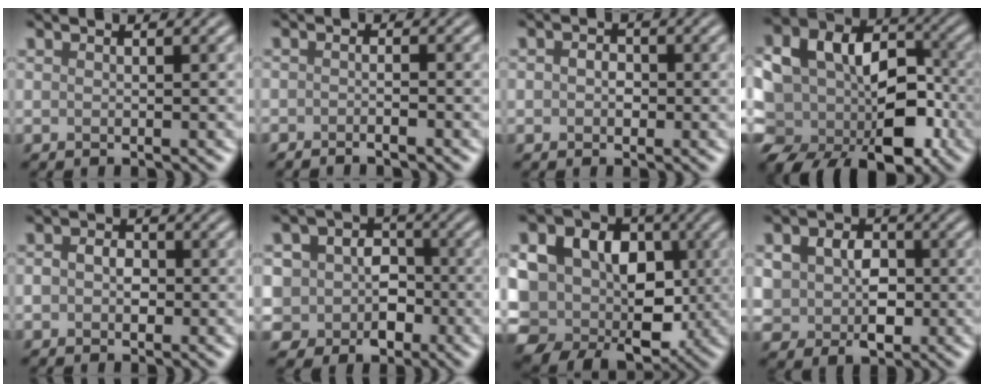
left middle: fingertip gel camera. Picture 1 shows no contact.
{"total": 1.3, "force": [-1.0, 0.2, 0.7], "torque": [-0.011, -0.005, -0.018]}
{"total": 1.5, "force": [0.0, 1.2, 0.9], "torque": [-0.011, 0.000, -0.008]}
{"total": 12.5, "force": [-2.1, 9.0, 8.4], "torque": [-0.124, 0.013, -0.039]}
{"total": 2.6, "force": [0.0, 2.1, 1.6], "torque": [-0.015, 0.003, -0.010]}
{"total": 7.2, "force": [-0.9, 6.5, 3.0], "torque": [-0.044, 0.021, -0.042]}
{"total": 15.9, "force": [-0.2, 12.7, 9.5], "torque": [-0.167, 0.012, -0.009]}
{"total": 5.4, "force": [0.0, 4.3, 3.3], "torque": [-0.054, -0.004, 0.005]}